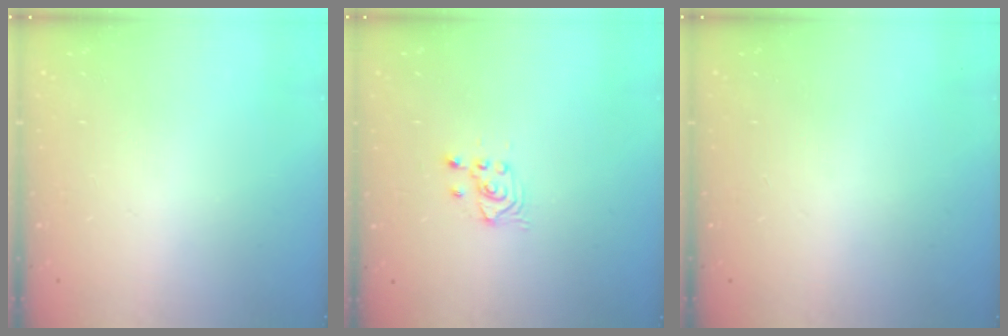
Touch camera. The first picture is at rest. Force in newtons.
{"total": 2.6, "press": 2.6, "slide": 0.1}
{"total": 0.0}